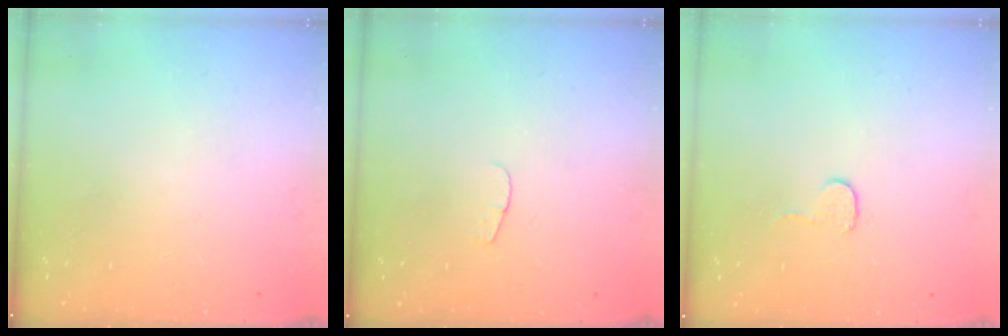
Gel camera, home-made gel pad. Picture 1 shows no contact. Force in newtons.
{"total": 4.1, "press": 4.1, "slide": 0.4}
{"total": 3.7, "press": 3.6, "slide": 0.3}